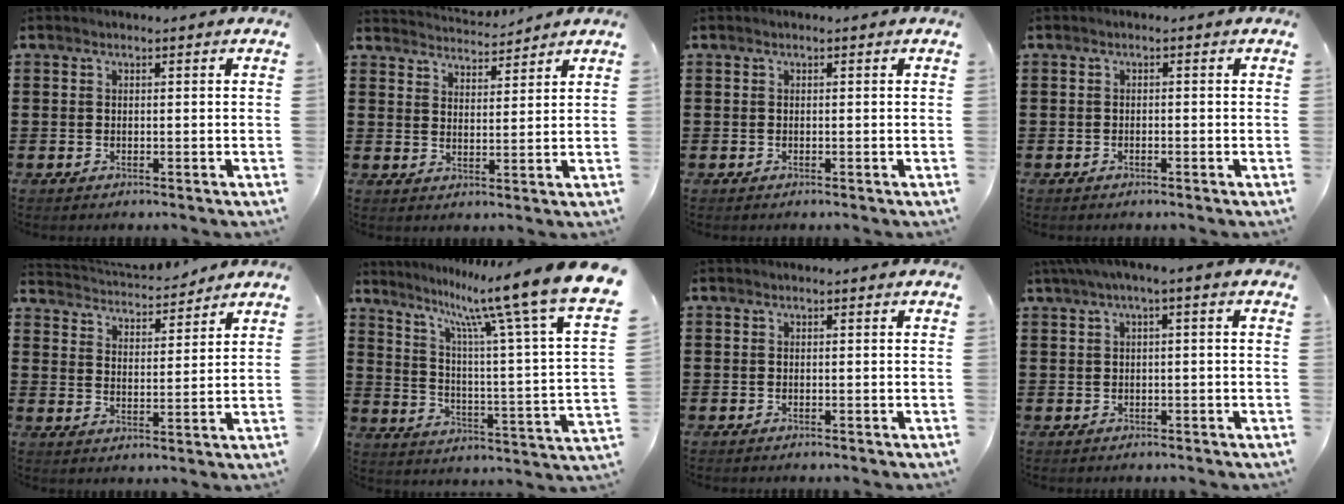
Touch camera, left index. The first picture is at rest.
{"total": 3.7, "force": [3.7, 0.1, -0.1], "torque": [-0.010, -0.016, 0.067]}
{"total": 0.0}
{"total": 0.6, "force": [-0.5, 0.1, 0.2], "torque": [-0.005, -0.002, -0.011]}
{"total": 3.7, "force": [3.7, 0.6, 0.1], "torque": [-0.024, -0.020, 0.061]}
{"total": 12.1, "force": [9.5, -0.3, 7.5], "torque": [-0.149, -0.079, 0.143]}
{"total": 0.0}
{"total": 1.9, "force": [-0.5, 0.2, 1.8], "torque": [-0.029, -0.003, -0.011]}